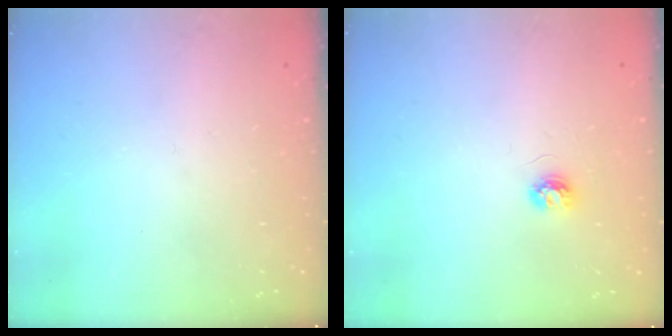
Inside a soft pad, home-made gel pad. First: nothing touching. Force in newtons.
{"total": 3.7, "press": 3.7, "slide": 0.3}